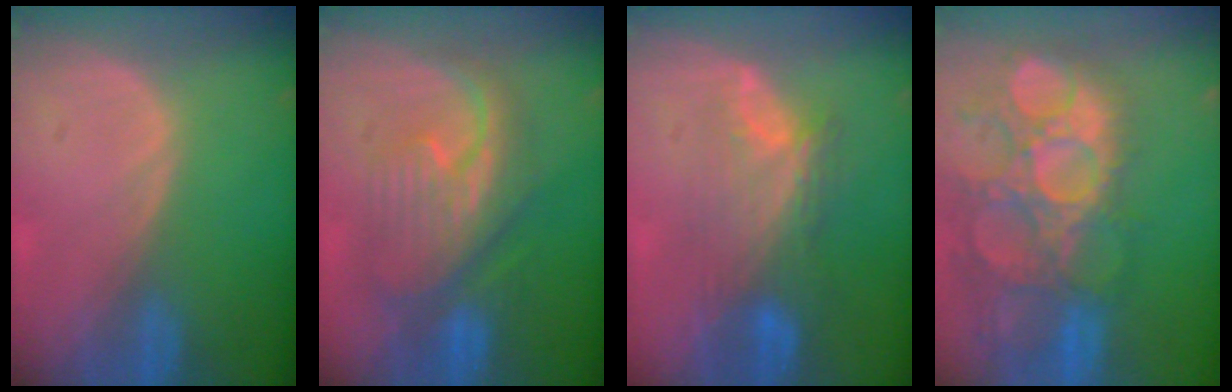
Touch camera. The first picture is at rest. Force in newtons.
{"total": 9.1, "press": 9.0, "slide": 0.6}
{"total": 7.8, "press": 7.4, "slide": 2.7}
{"total": 15.0, "press": 12.6, "slide": 8.2}